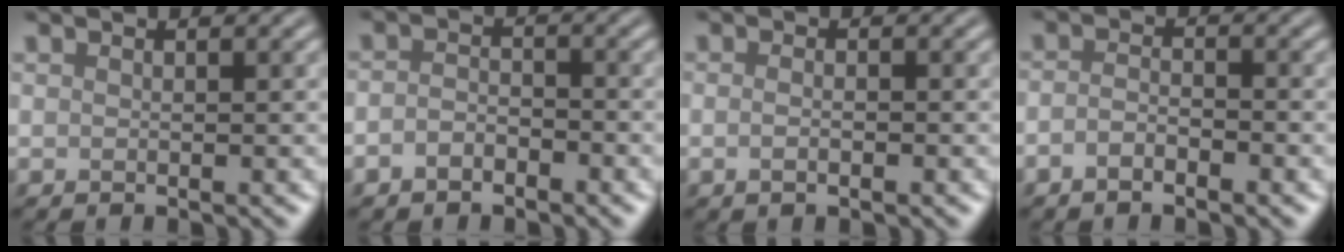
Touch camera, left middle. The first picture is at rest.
{"total": 2.0, "force": [-1.2, 1.1, 1.1], "torque": [-0.023, 0.003, -0.028]}
{"total": 1.4, "force": [-0.4, 0.6, 1.3], "torque": [-0.014, -0.003, -0.009]}
{"total": 1.9, "force": [-1.1, 0.7, 1.4], "torque": [-0.029, 0.001, -0.025]}